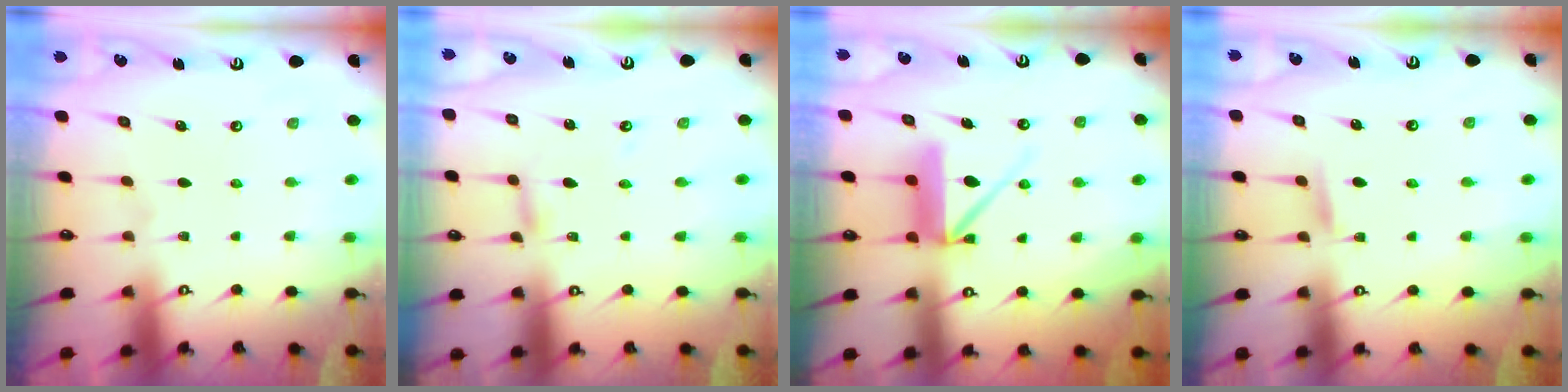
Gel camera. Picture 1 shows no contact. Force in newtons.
{"total": 2.5, "press": 2.5, "slide": 0.1}
{"total": 9.3, "press": 9.2, "slide": 0.9}
{"total": 4.9, "press": 4.9, "slide": 0.6}